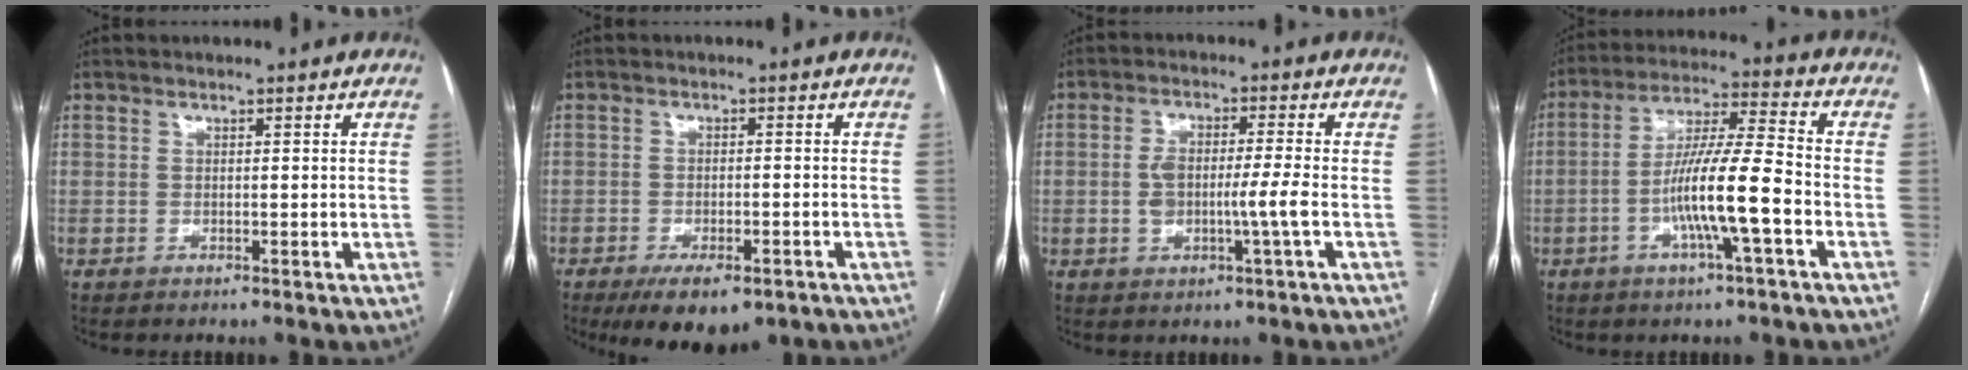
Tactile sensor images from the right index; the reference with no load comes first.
{"total": 8.8, "force": [-5.9, 2.9, 5.8], "torque": [-0.084, -0.012, -0.083]}
{"total": 5.7, "force": [-1.0, 0.4, 5.6], "torque": [-0.114, 0.006, -0.014]}
{"total": 11.6, "force": [-3.6, 0.2, 11.0], "torque": [-0.208, 0.006, -0.068]}